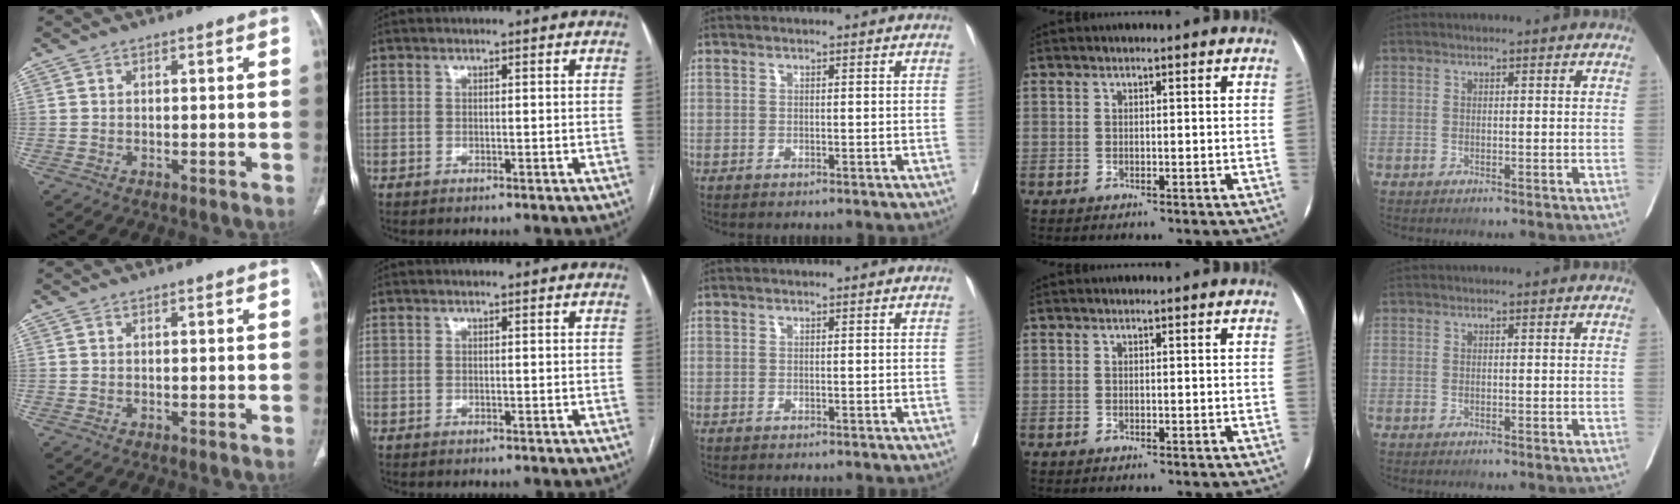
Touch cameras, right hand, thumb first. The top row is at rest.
{}